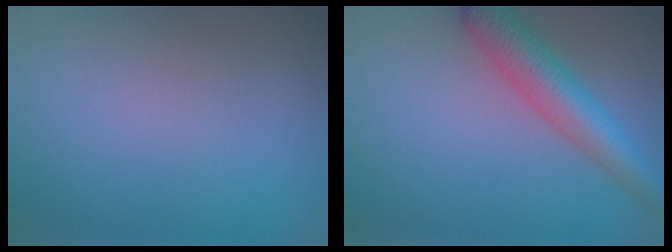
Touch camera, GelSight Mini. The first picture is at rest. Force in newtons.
{"total": 5.4, "press": 5.4, "slide": 0.2}